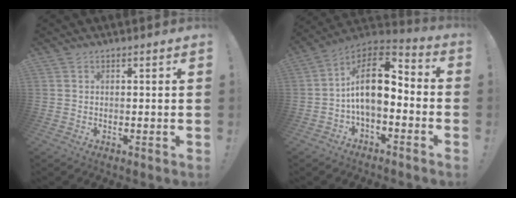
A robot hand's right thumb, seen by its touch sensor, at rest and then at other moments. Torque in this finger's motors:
{"motor_torque": [1.94, 2.50, 1.11, -1.13, 0.20]}